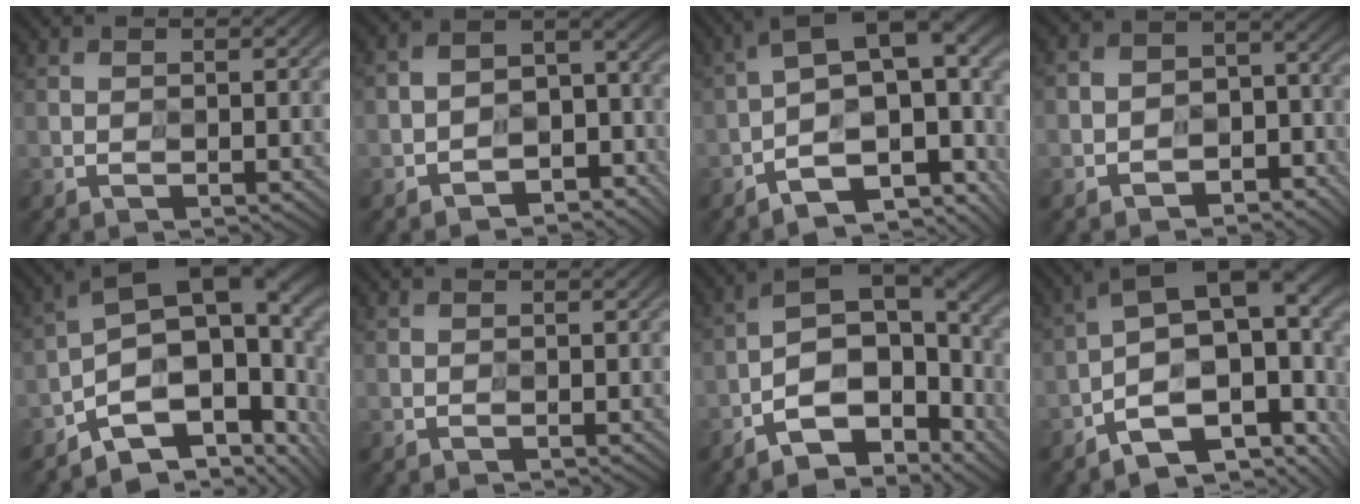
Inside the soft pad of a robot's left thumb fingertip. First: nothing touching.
{"total": 7.7, "force": [-5.0, 4.7, 3.5], "torque": [-0.053, -0.012, -0.094]}
{"total": 14.1, "force": [-4.7, 5.2, 12.2], "torque": [-0.175, 0.015, -0.057]}
{"total": 6.6, "force": [-4.2, 4.3, 2.6], "torque": [-0.042, -0.006, -0.080]}
{"total": 14.6, "force": [-4.4, 7.0, 12.0], "torque": [-0.180, 0.008, -0.063]}
{"total": 0.0}
{"total": 11.4, "force": [-6.0, 5.1, 8.2], "torque": [-0.129, 0.002, -0.104]}
{"total": 15.1, "force": [-3.9, 5.8, 13.3], "torque": [-0.182, 0.015, -0.049]}